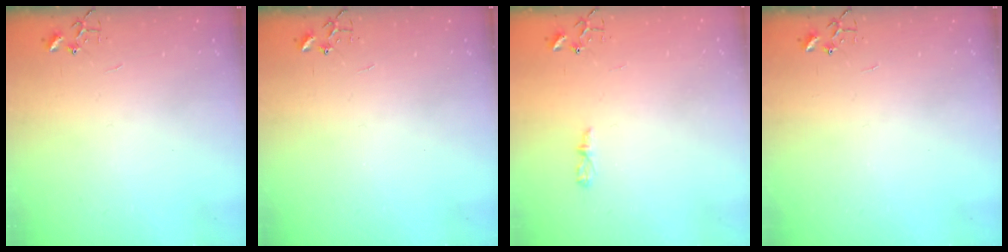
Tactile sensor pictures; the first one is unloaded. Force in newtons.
{"total": 0.0}
{"total": 4.4, "press": 4.4, "slide": 0.6}
{"total": 0.0}